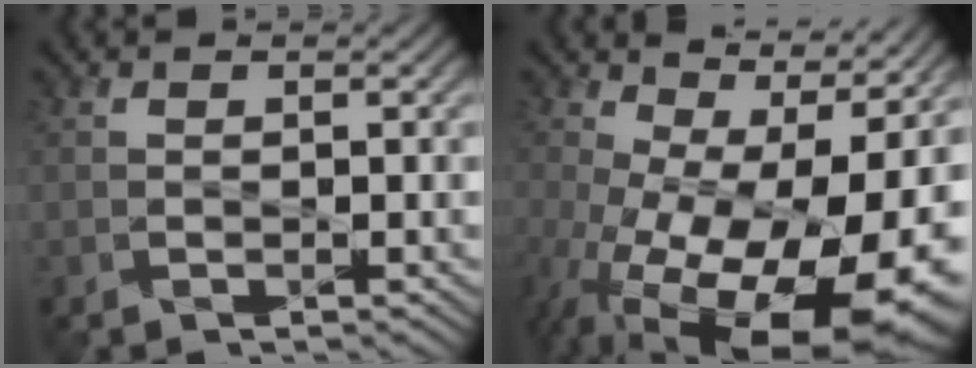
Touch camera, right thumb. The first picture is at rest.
{"total": 19.6, "force": [-3.4, 11.3, 15.6], "torque": [-0.239, -0.067, -0.009]}